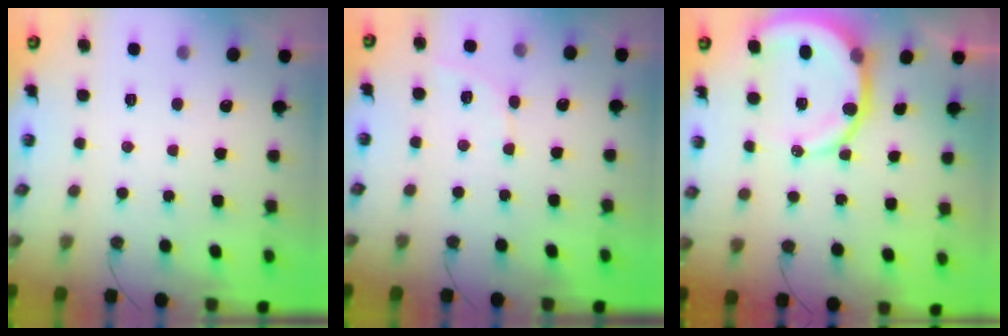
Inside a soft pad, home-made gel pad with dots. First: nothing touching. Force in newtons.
{"total": 5.2, "press": 5.2, "slide": 0.4}
{"total": 11.0, "press": 10.9, "slide": 1.4}